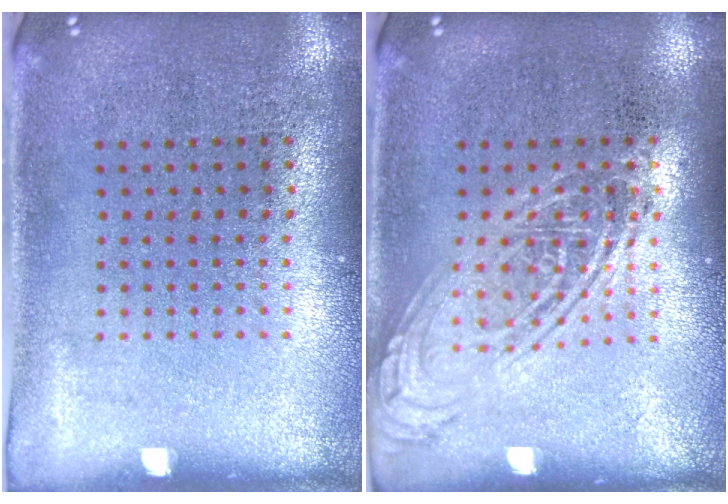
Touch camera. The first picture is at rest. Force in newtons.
{"total": 2.5, "press": 2.4, "slide": 0.3}